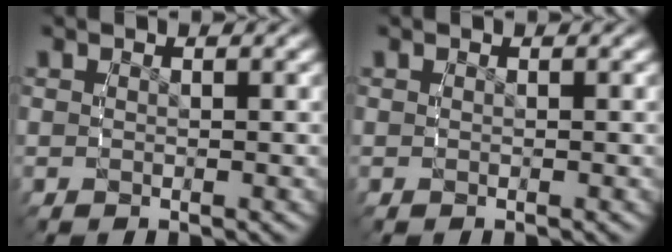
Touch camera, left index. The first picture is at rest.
{"total": 0.0}